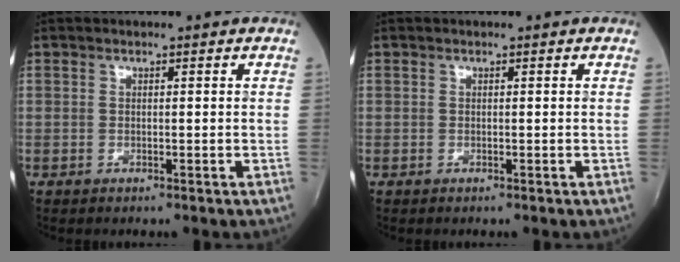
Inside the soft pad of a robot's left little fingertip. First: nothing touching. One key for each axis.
{"total": 0.0}